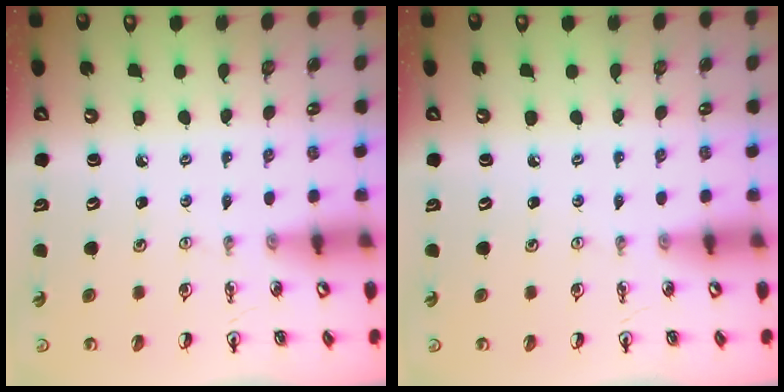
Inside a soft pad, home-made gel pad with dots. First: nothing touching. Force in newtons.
{"total": 0.0}